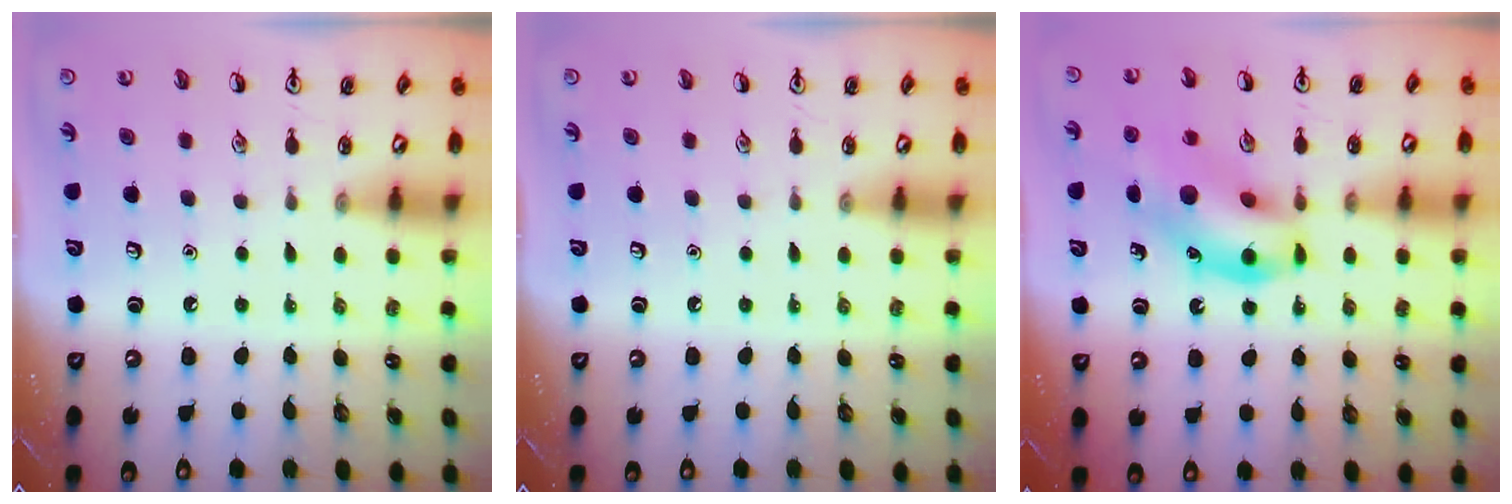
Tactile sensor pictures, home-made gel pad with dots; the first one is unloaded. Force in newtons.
{"total": 0.0}
{"total": 15.1, "press": 14.7, "slide": 3.4}